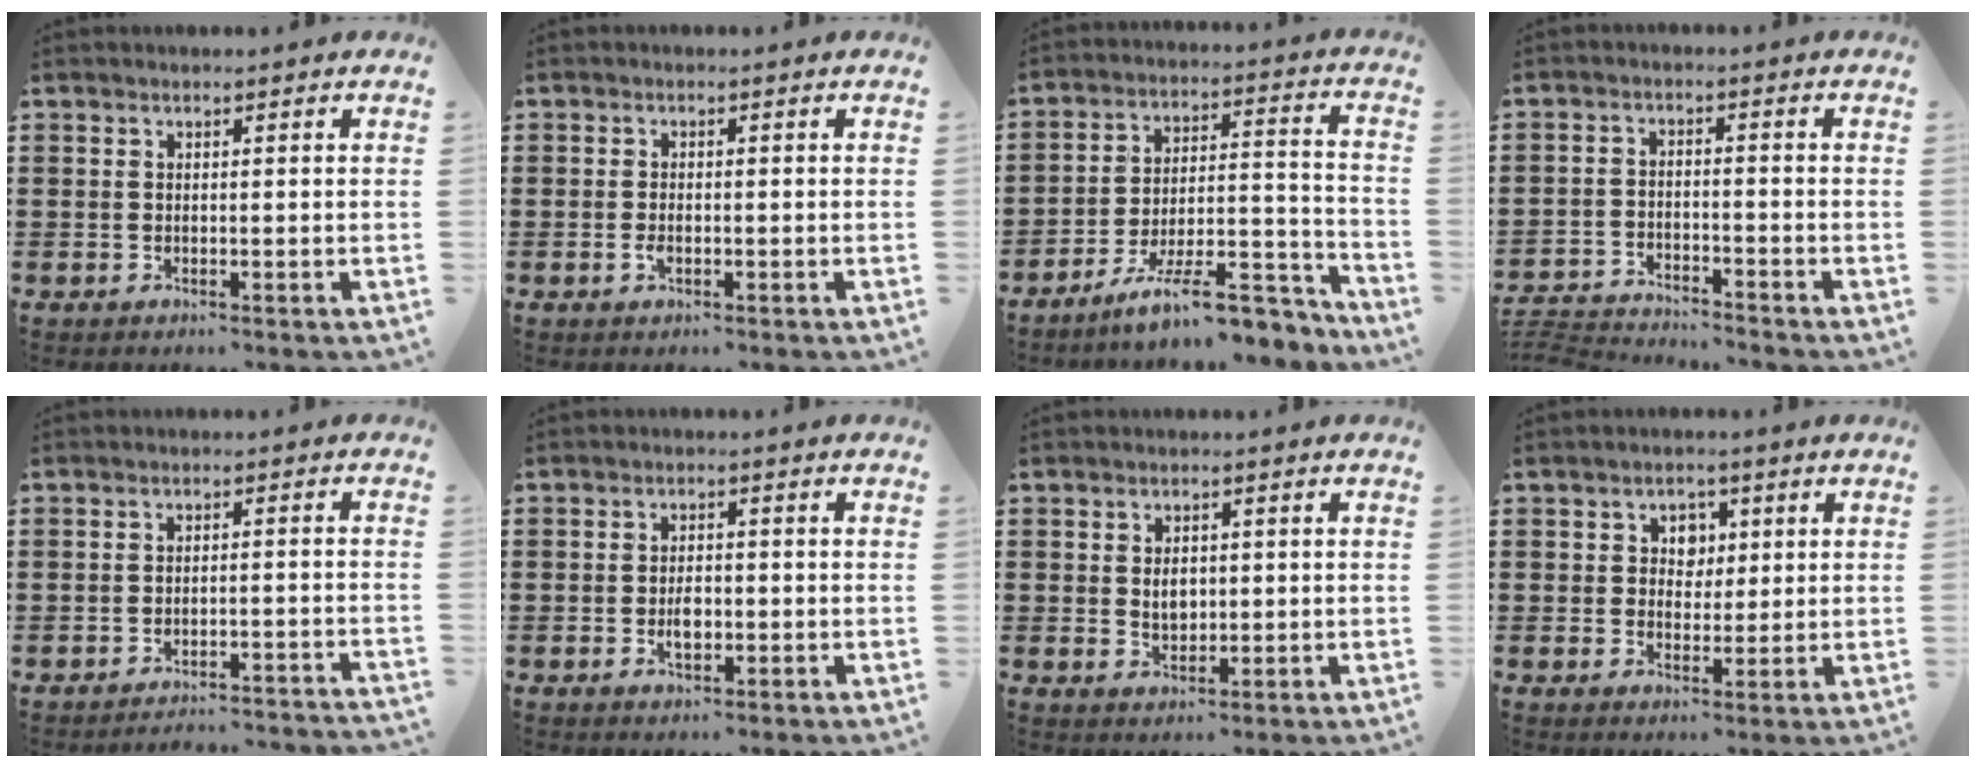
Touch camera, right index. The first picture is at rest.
{"total": 1.3, "force": [-0.5, 0.5, 1.1], "torque": [-0.031, -0.008, -0.010]}
{"total": 12.7, "force": [-9.9, 2.5, 7.6], "torque": [-0.111, 0.034, -0.176]}
{"total": 3.6, "force": [-3.6, 0.0, 0.1], "torque": [-0.015, -0.004, -0.080]}
{"total": 2.8, "force": [-2.8, -0.2, 0.3], "torque": [-0.009, -0.002, -0.060]}
{"total": 2.8, "force": [-0.6, 1.5, 2.3], "torque": [-0.043, 0.002, -0.010]}
{"total": 3.0, "force": [0.1, 1.9, 2.3], "torque": [-0.041, 0.003, 0.000]}
{"total": 2.5, "force": [0.6, 2.4, -0.2], "torque": [0.002, 0.007, 0.007]}